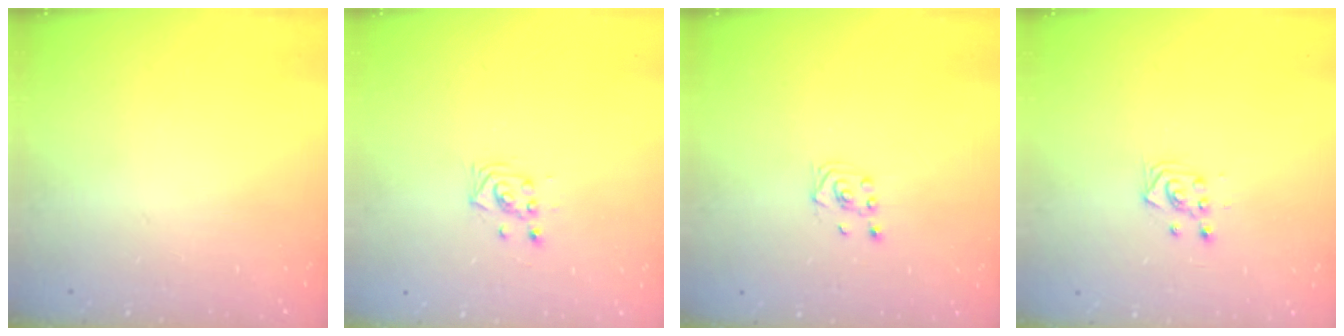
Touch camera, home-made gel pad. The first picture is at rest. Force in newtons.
{"total": 3.7, "press": 3.7, "slide": 0.1}
{"total": 1.9, "press": 1.7, "slide": 0.8}
{"total": 3.0, "press": 2.9, "slide": 0.8}